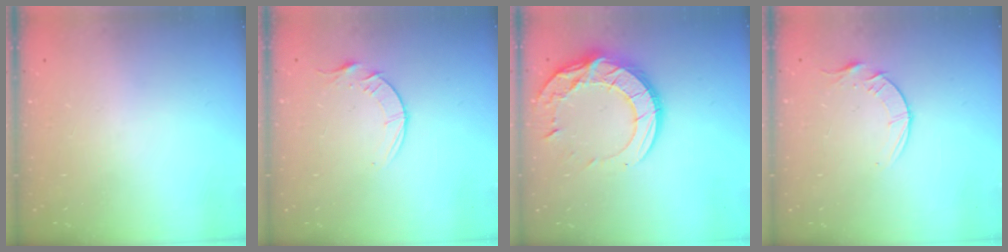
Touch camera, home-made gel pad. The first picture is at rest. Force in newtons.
{"total": 6.1, "press": 6.1, "slide": 0.8}
{"total": 17.1, "press": 17.1, "slide": 0.6}
{"total": 6.1, "press": 6.1, "slide": 0.8}